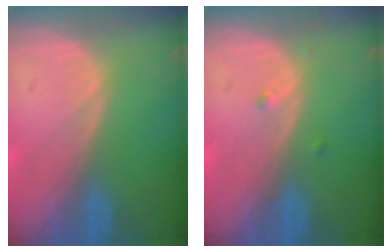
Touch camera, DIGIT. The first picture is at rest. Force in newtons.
{"total": 1.0, "press": 0.8, "slide": 0.6}